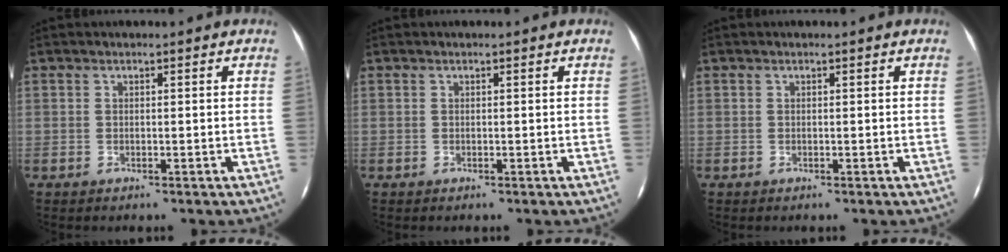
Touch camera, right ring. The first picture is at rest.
{"total": 0.0}
{"total": 0.0}